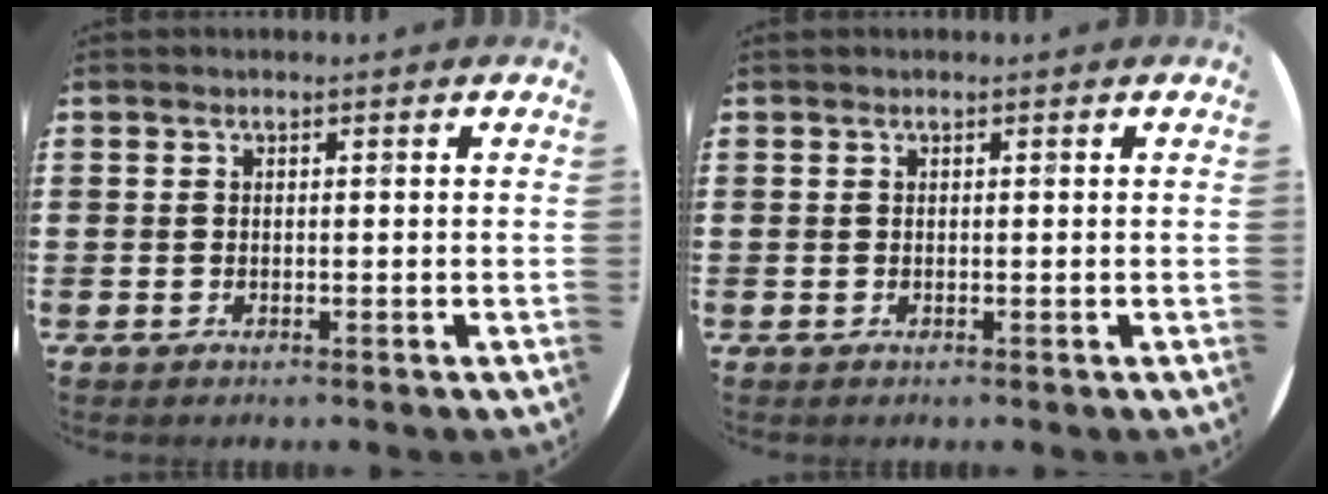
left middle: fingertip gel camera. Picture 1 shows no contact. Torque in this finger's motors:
{"motor_torque": [0.56, -0.62, 0.00, 0.04]}